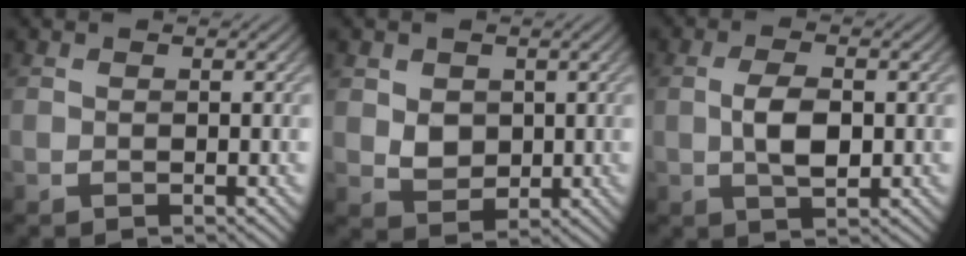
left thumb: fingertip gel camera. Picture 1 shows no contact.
{"total": 3.4, "force": [0.7, 2.9, 1.7], "torque": [-0.046, -0.007, 0.011]}
{"total": 4.4, "force": [-0.1, 2.0, 3.9], "torque": [-0.087, 0.000, -0.002]}